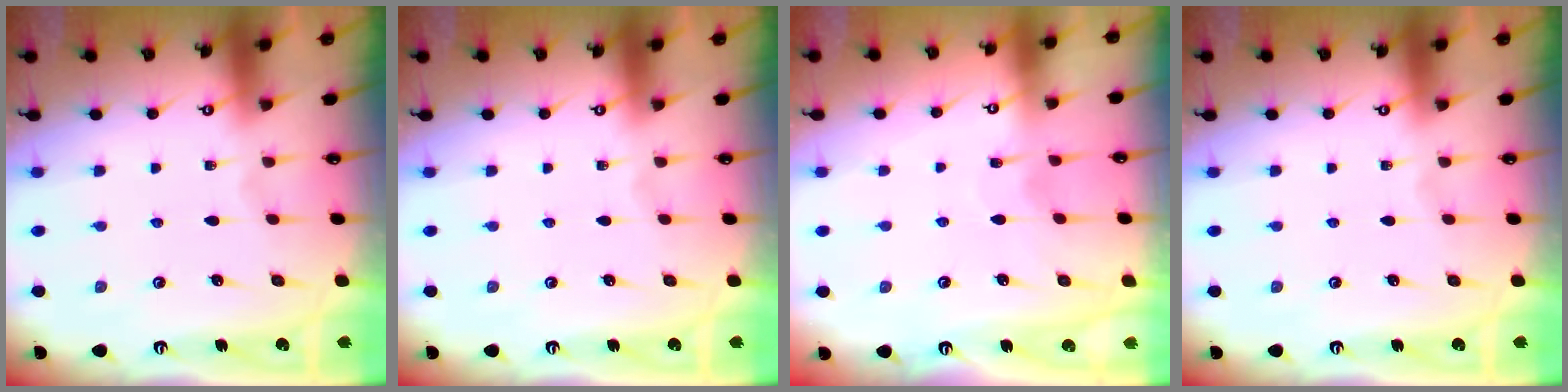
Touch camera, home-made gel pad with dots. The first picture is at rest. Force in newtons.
{"total": 0.0}
{"total": 5.8, "press": 5.8, "slide": 0.6}
{"total": 0.0}